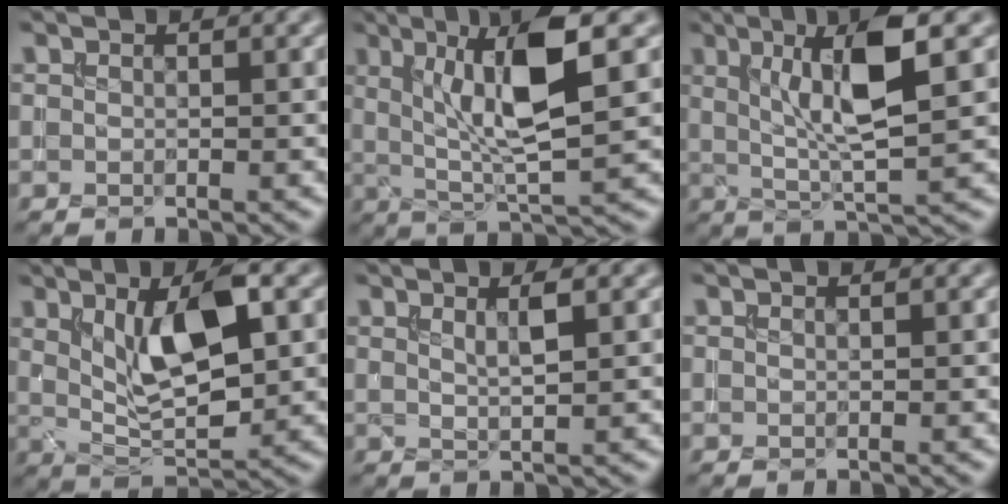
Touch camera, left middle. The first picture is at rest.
{"total": 8.7, "force": [2.5, 1.9, 8.1], "torque": [-0.141, -0.005, 0.043]}
{"total": 7.8, "force": [2.1, 1.7, 7.3], "torque": [-0.127, 0.000, 0.038]}
{"total": 7.3, "force": [2.1, 2.5, 6.5], "torque": [-0.116, -0.004, 0.039]}
{"total": 2.2, "force": [0.9, 0.5, 1.9], "torque": [-0.026, 0.001, 0.013]}
{"total": 0.0}